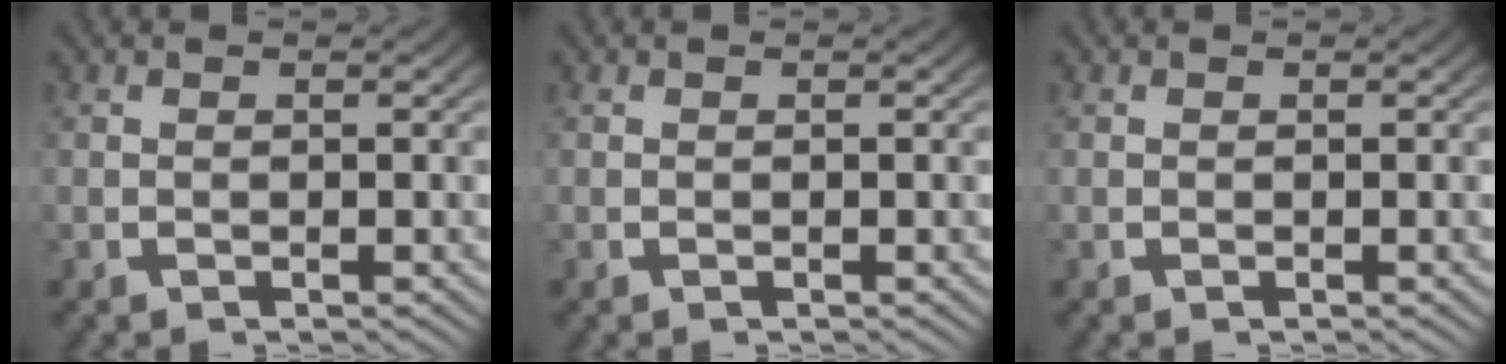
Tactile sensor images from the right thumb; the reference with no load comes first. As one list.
[{"total": 0.0}, {"total": 0.0}]